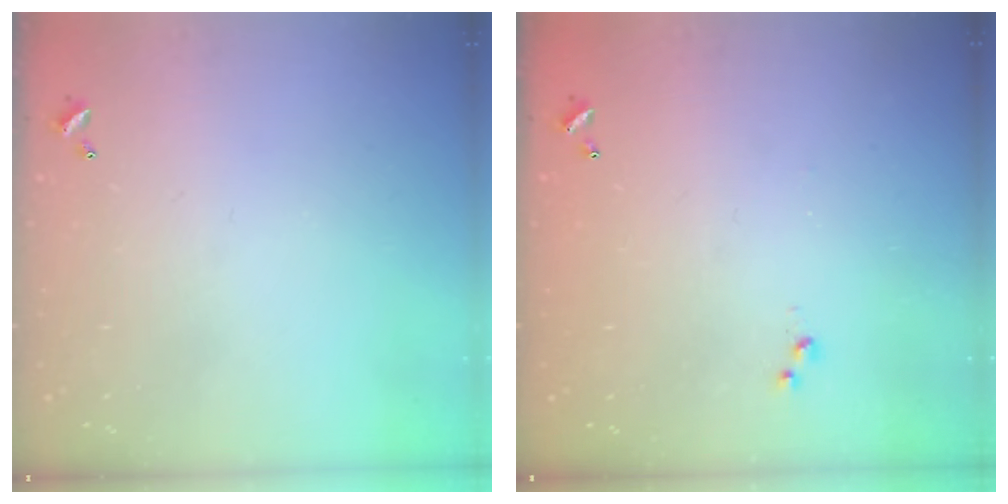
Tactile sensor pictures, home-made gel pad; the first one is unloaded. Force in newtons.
{"total": 3.0, "press": 3.0, "slide": 0.4}